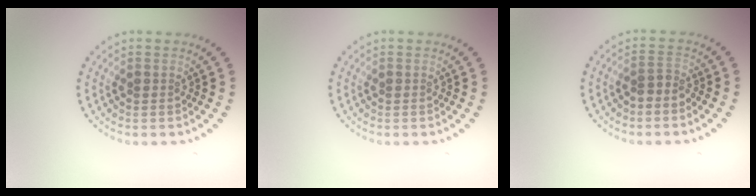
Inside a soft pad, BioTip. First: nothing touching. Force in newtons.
{"total": 0.0}
{"total": 1.5, "press": 1.1, "slide": 0.9}